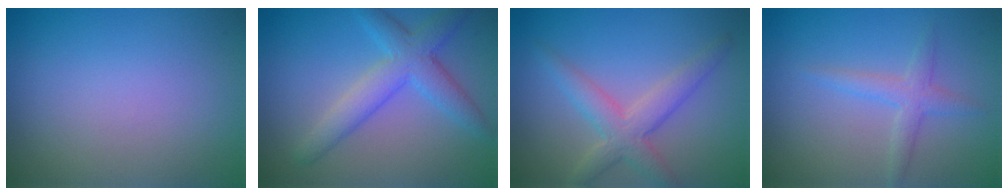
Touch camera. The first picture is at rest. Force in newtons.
{"total": 4.6, "press": 4.6, "slide": 0.1}
{"total": 3.8, "press": 3.8, "slide": 0.2}
{"total": 2.1, "press": 2.1, "slide": 0.1}